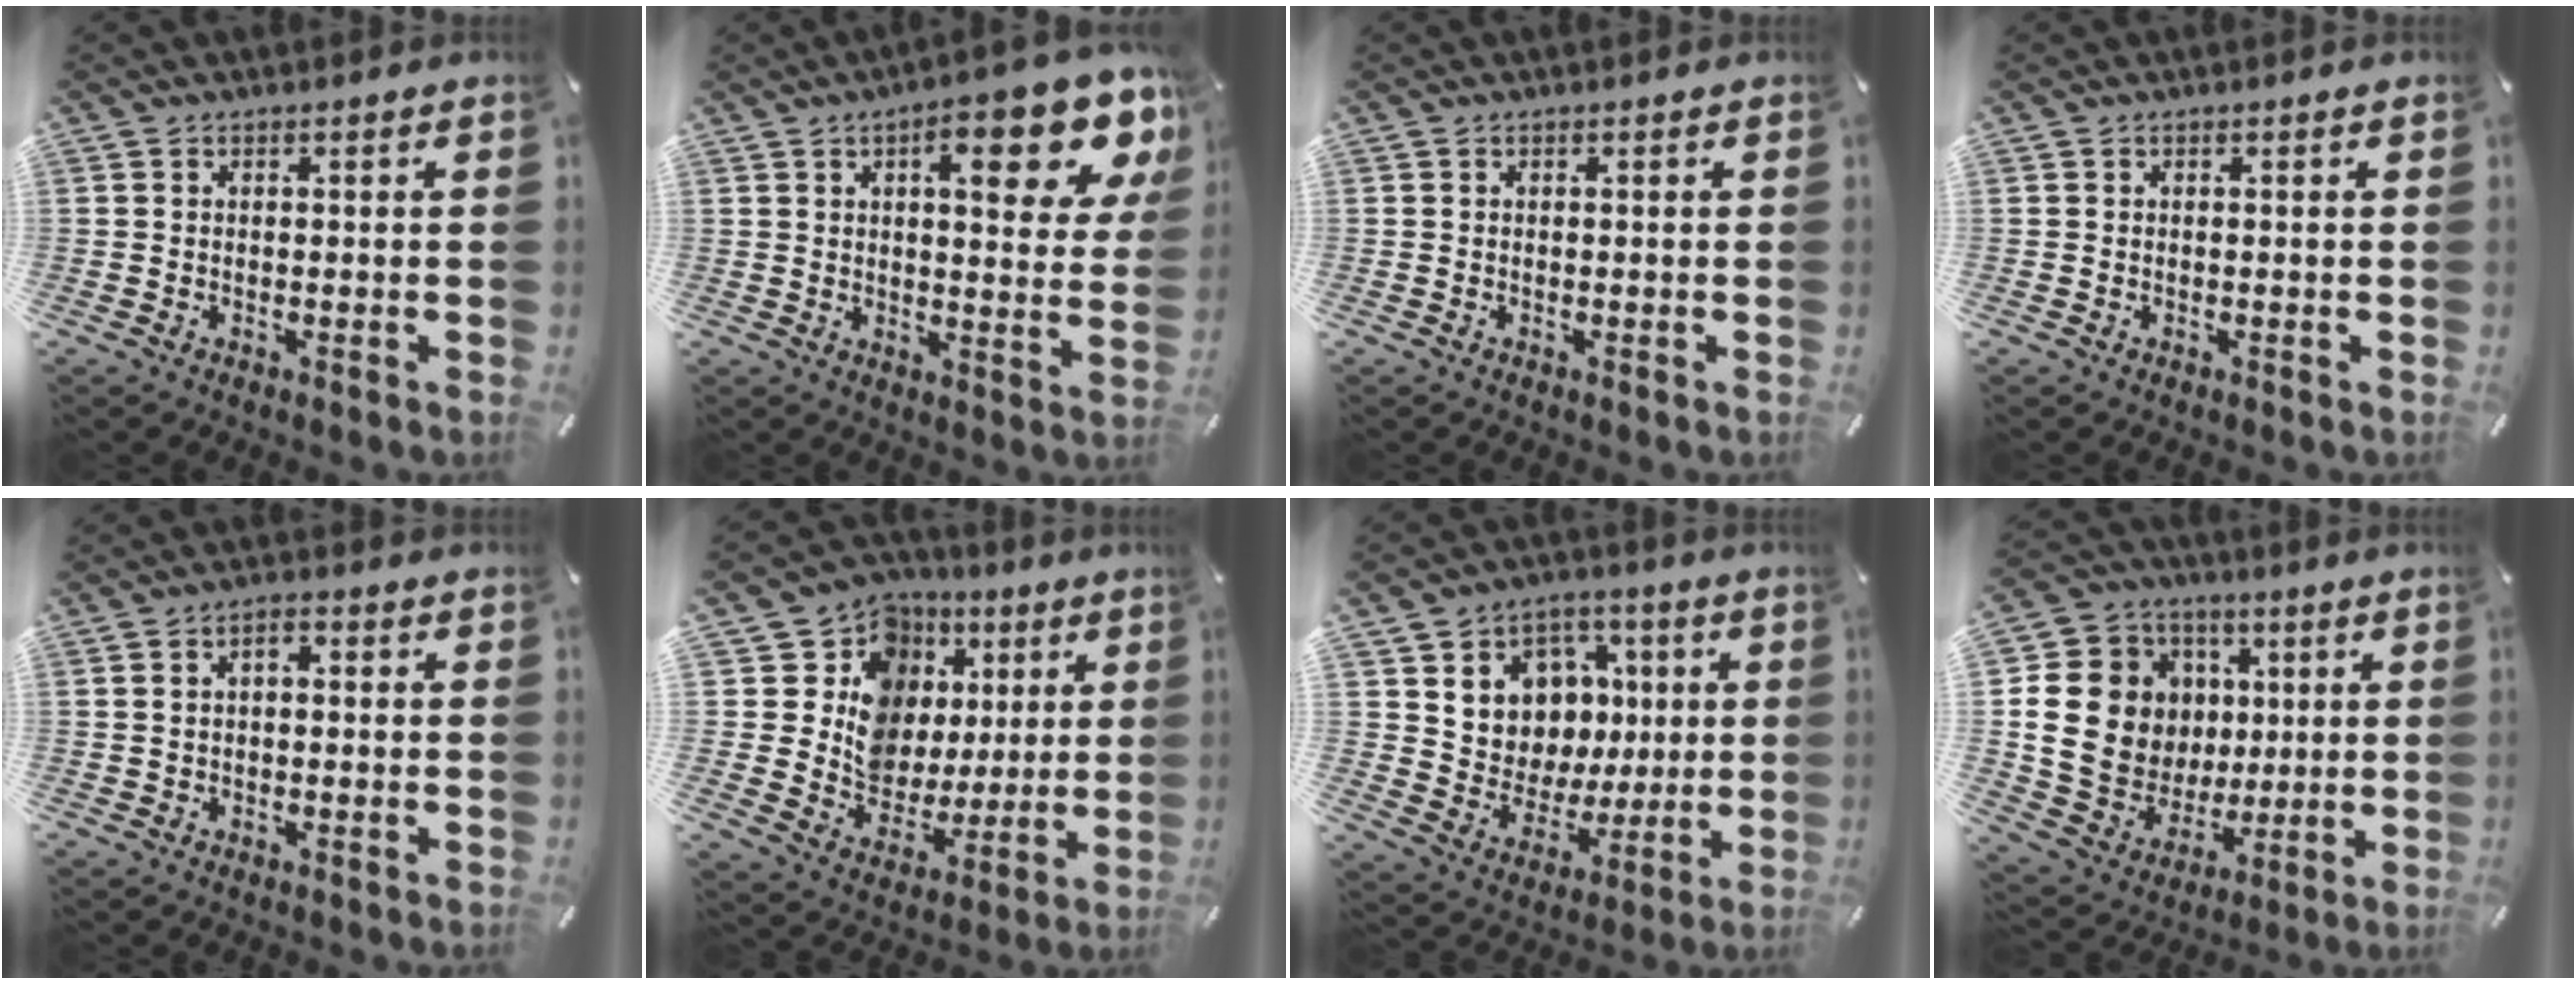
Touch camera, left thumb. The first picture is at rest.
{"total": 15.8, "force": [8.1, 5.5, 12.5], "torque": [-0.160, -0.040, 0.122]}
{"total": 0.0}
{"total": 0.0}
{"total": 2.4, "force": [-0.3, 1.5, 1.9], "torque": [-0.029, 0.007, -0.010]}
{"total": 13.5, "force": [3.8, 12.4, 3.7], "torque": [-0.052, -0.038, 0.082]}
{"total": 10.9, "force": [1.6, 10.7, 1.1], "torque": [-0.013, -0.025, 0.044]}
{"total": 17.2, "force": [1.9, 15.8, 6.4], "torque": [-0.128, -0.002, 0.057]}